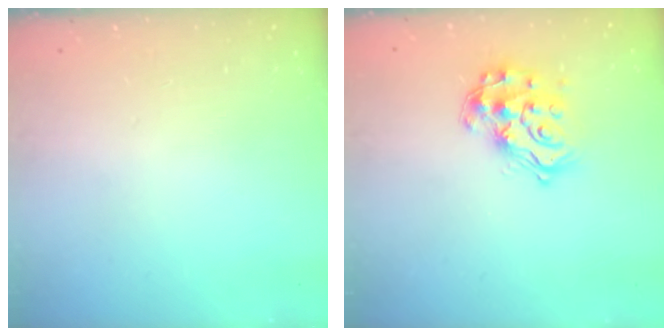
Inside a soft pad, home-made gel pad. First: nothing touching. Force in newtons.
{"total": 17.0, "press": 17.0, "slide": 1.1}